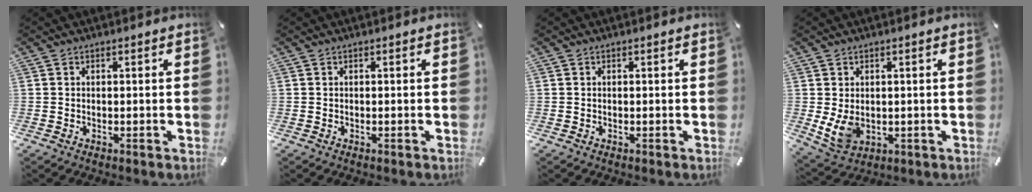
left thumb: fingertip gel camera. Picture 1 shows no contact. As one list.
[{"total": 0.0}, {"total": 0.0}, {"total": 5.7, "force": [0.7, 4.6, 3.4], "torque": [-0.089, -0.012, 0.011]}]